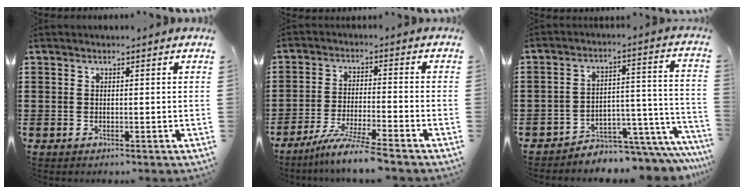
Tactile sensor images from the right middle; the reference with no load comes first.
{"total": 6.6, "force": [-5.7, -0.6, 3.4], "torque": [-0.069, -0.019, -0.108]}
{"total": 4.3, "force": [-4.0, 1.2, 0.7], "torque": [-0.016, 0.003, -0.081]}